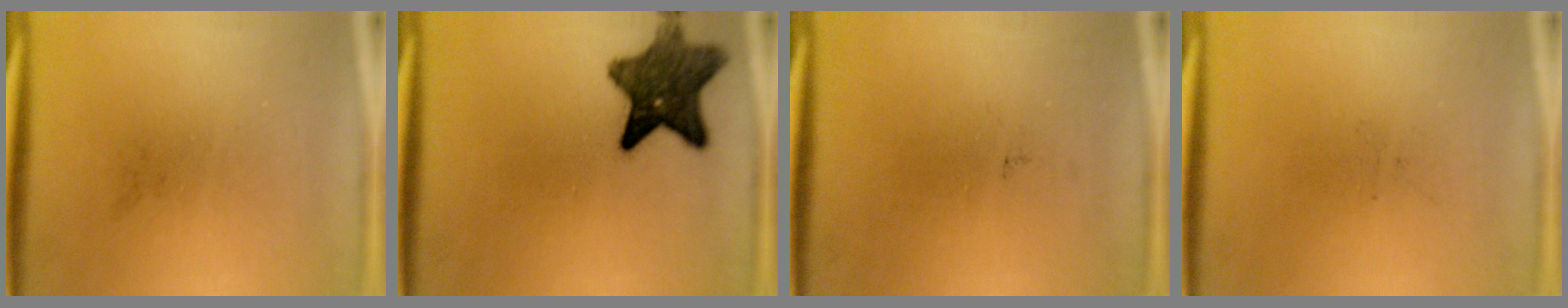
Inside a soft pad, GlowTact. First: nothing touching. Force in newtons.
{"total": 9.7}
{"total": 0.0}
{"total": 0.0}